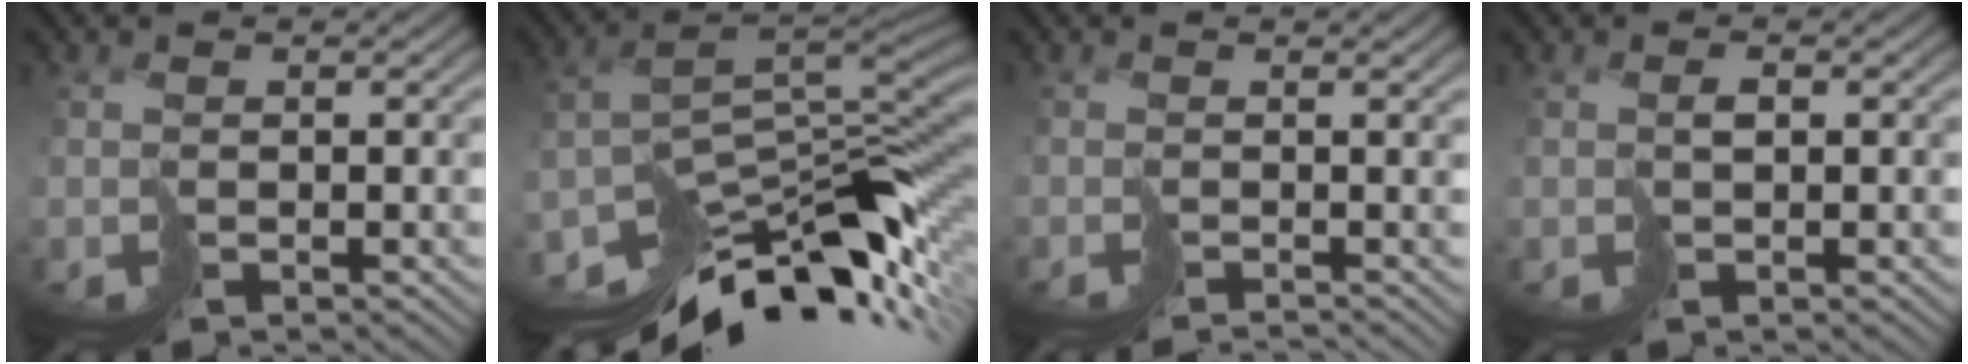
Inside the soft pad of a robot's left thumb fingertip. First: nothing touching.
{"total": 12.8, "force": [-7.3, 4.9, 9.3], "torque": [-0.155, -0.007, -0.118]}
{"total": 1.5, "force": [-1.0, -0.7, 0.9], "torque": [0.002, -0.005, -0.014]}
{"total": 0.5, "force": [0.4, -0.2, 0.2], "torque": [-0.002, 0.006, 0.013]}